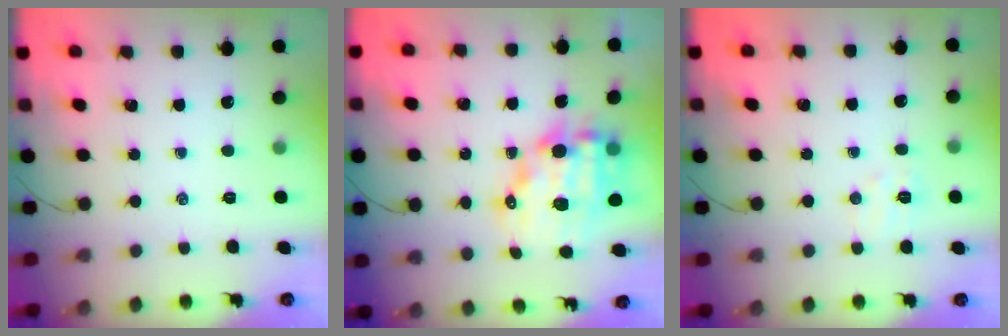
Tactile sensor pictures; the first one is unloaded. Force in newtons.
{"total": 14.7, "press": 14.4, "slide": 3.0}
{"total": 5.9, "press": 5.7, "slide": 1.4}